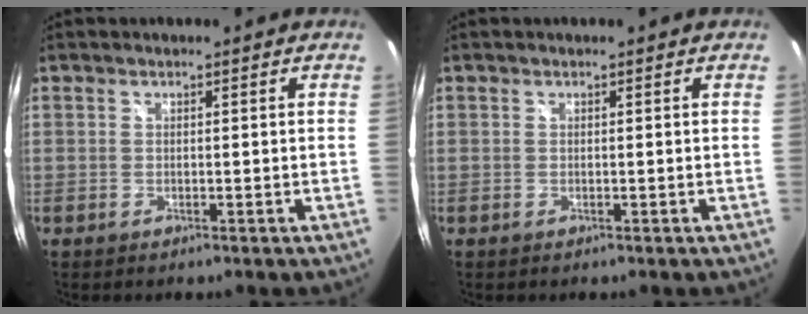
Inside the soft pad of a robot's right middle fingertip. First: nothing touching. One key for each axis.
{"total": 0.0}